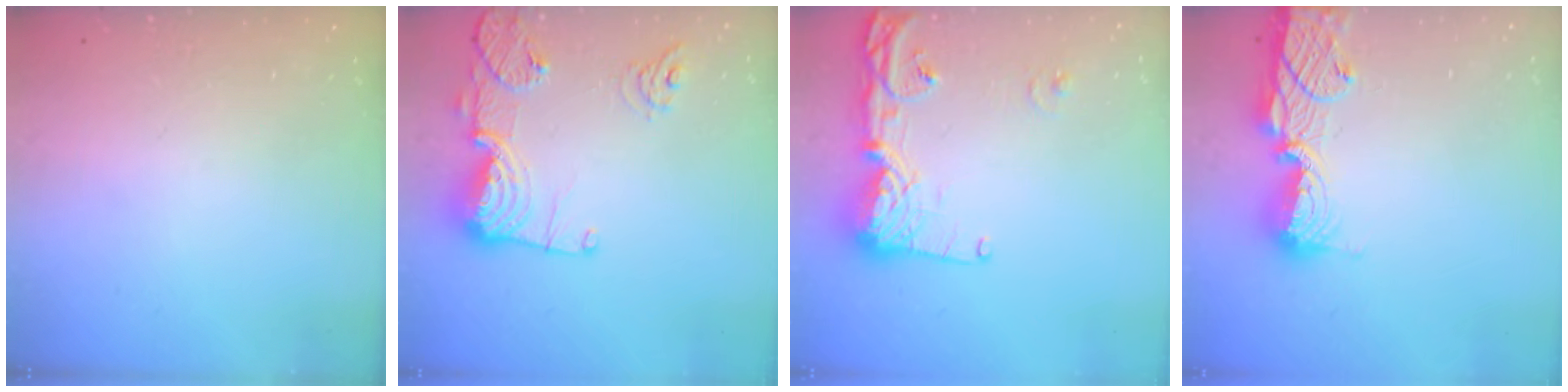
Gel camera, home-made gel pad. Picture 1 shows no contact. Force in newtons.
{"total": 17.1, "press": 17.0, "slide": 1.7}
{"total": 14.9, "press": 14.8, "slide": 1.2}
{"total": 13.6, "press": 13.5, "slide": 1.0}